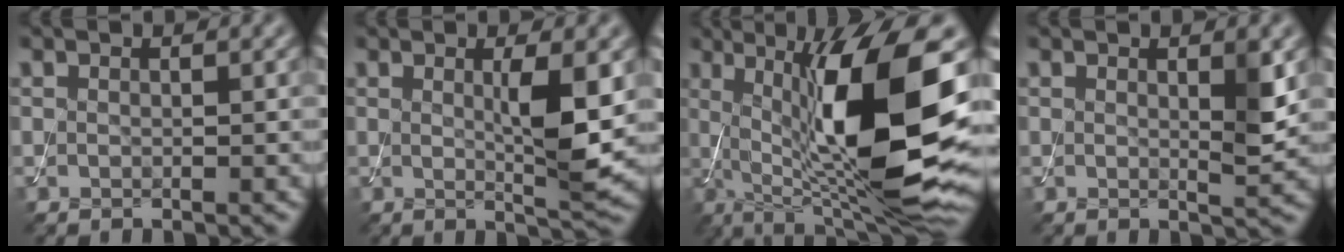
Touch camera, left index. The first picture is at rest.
{"total": 4.6, "force": [0.6, 0.7, 4.5], "torque": [-0.072, -0.011, 0.013]}
{"total": 14.6, "force": [1.2, 3.6, 14.1], "torque": [-0.214, -0.005, 0.023]}
{"total": 2.1, "force": [0.6, 0.3, 1.9], "torque": [-0.023, -0.006, 0.008]}